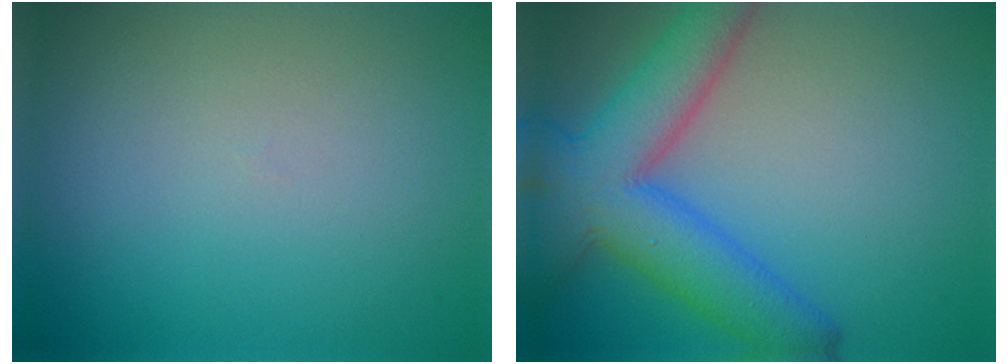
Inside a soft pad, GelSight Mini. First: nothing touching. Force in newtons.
{"total": 8.6, "press": 8.6, "slide": 0.4}